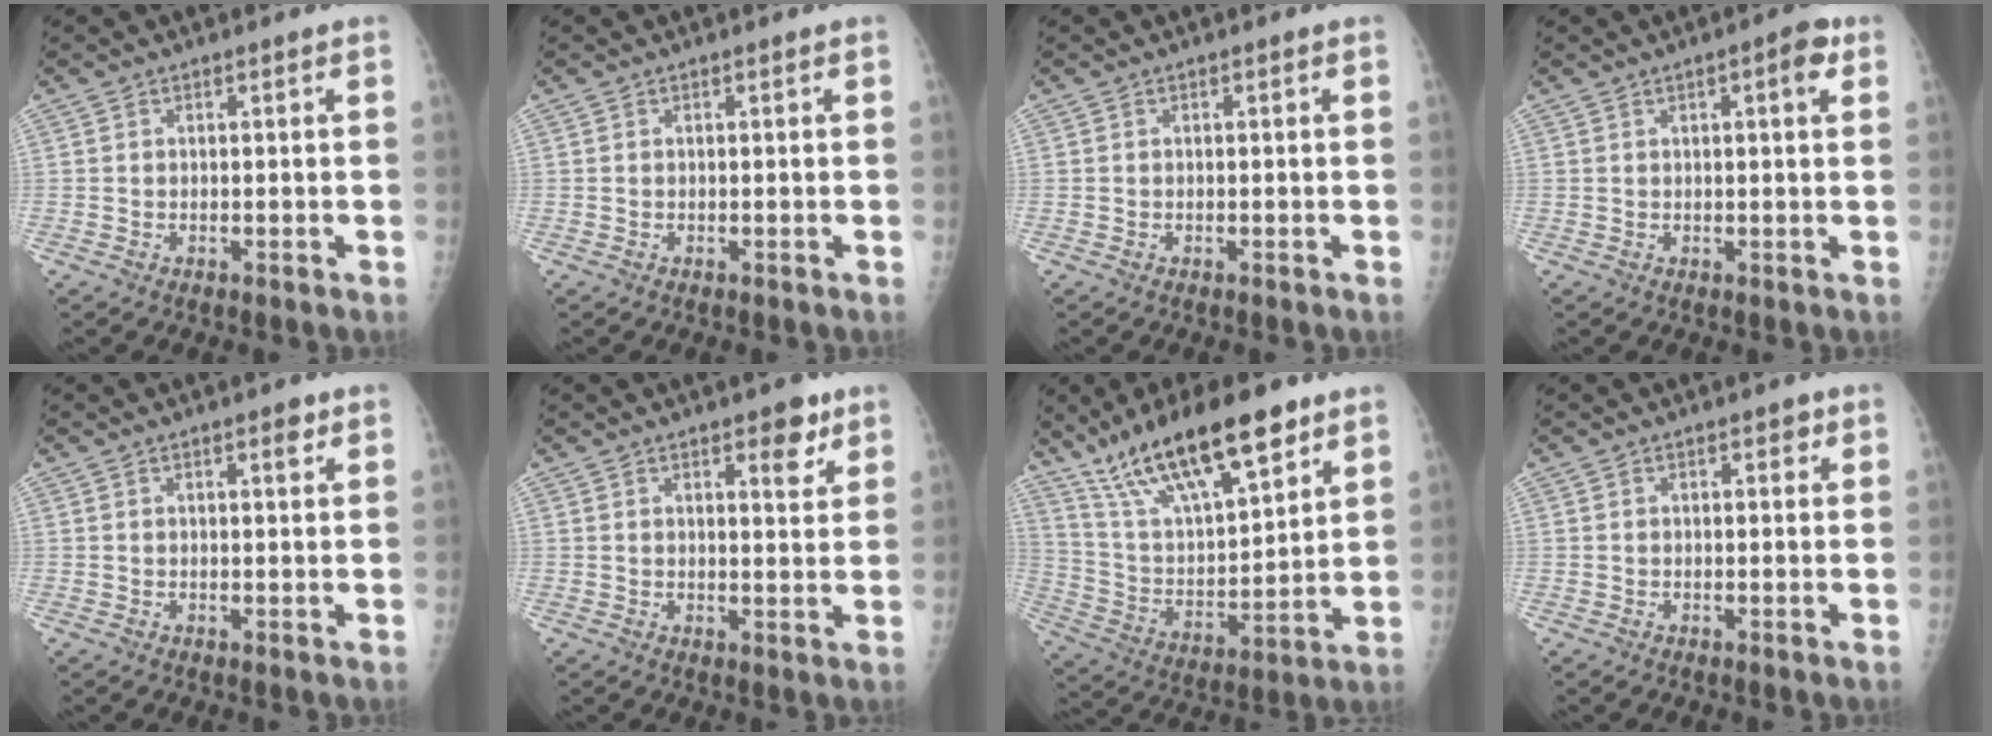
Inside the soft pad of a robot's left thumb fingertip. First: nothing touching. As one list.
[{"total": 0.0}, {"total": 0.0}, {"total": 4.2, "force": [1.7, 1.2, 3.6], "torque": [-0.044, 0.000, 0.018]}, {"total": 1.9, "force": [1.2, 0.6, 1.4], "torque": [-0.013, -0.005, 0.015]}, {"total": 5.2, "force": [3.1, 2.0, 3.6], "torque": [-0.029, -0.017, 0.037]}, {"total": 22.4, "force": [14.7, 7.0, 15.4], "torque": [-0.245, -0.042, 0.268]}, {"total": 1.5, "force": [0.8, 0.8, 0.9], "torque": [0.000, -0.001, 0.008]}]